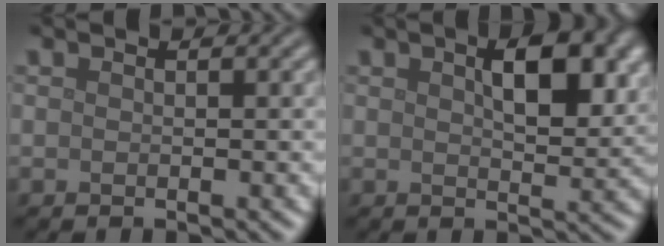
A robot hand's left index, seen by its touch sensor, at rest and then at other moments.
{"total": 5.6, "force": [2.0, 2.3, 4.7], "torque": [-0.066, 0.004, 0.031]}